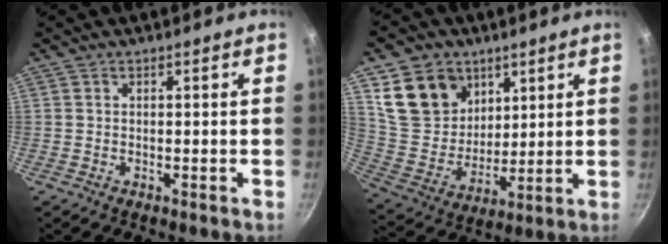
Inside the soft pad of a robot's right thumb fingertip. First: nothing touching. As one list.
[{"total": 16.0, "force": [7.7, 12.4, 6.6], "torque": [-0.081, -0.039, 0.157]}]